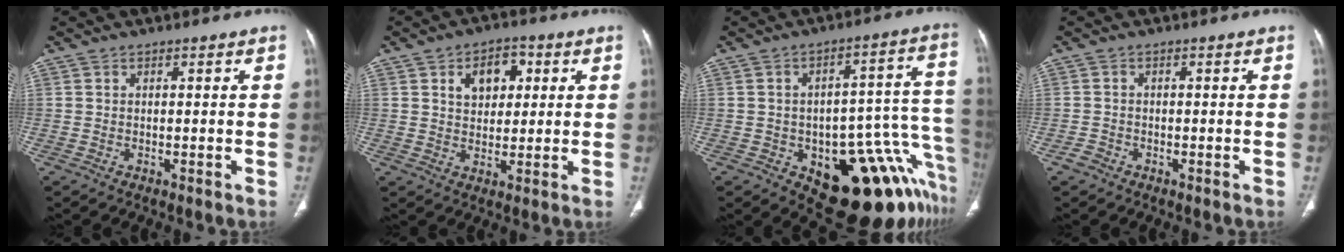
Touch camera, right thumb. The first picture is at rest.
{"total": 7.8, "force": [2.7, 5.3, 5.0], "torque": [-0.044, -0.003, 0.039]}
{"total": 21.4, "force": [-10.1, 9.4, 16.3], "torque": [-0.094, 0.089, -0.124]}
{"total": 1.5, "force": [-1.0, 1.0, 0.3], "torque": [-0.006, 0.005, -0.023]}